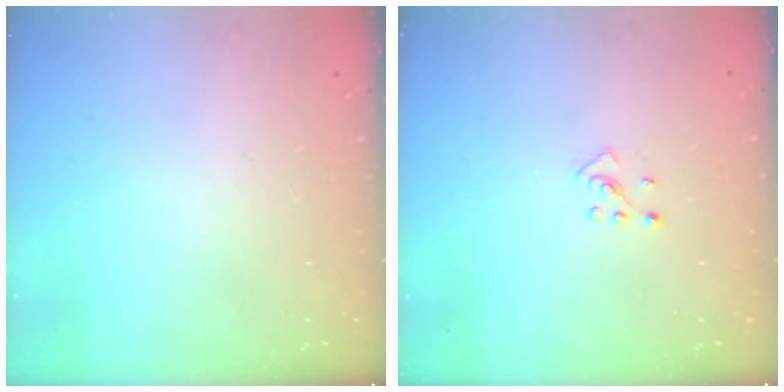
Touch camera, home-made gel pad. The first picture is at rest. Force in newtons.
{"total": 2.7, "press": 2.6, "slide": 0.9}